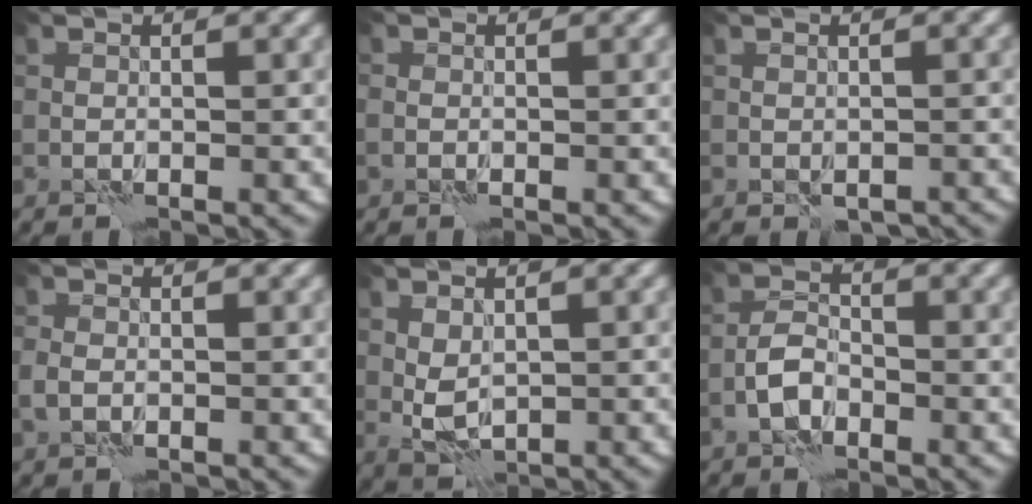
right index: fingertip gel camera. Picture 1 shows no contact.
{"total": 0.9, "force": [-0.4, 0.7, 0.4], "torque": [-0.006, 0.000, -0.010]}
{"total": 1.9, "force": [-1.3, 1.0, 0.9], "torque": [-0.014, -0.005, -0.016]}
{"total": 1.5, "force": [-0.5, 1.0, 1.0], "torque": [-0.024, 0.001, -0.015]}
{"total": 2.6, "force": [0.2, 1.7, 2.0], "torque": [-0.042, -0.003, 0.010]}
{"total": 2.5, "force": [-1.3, 1.4, 1.5], "torque": [-0.028, 0.010, -0.032]}